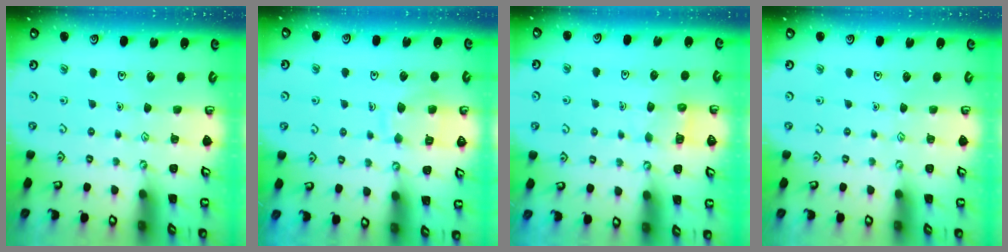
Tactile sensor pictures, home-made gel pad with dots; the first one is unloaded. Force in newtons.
{"total": 9.0, "press": 9.0, "slide": 0.9}
{"total": 5.5, "press": 5.5, "slide": 0.6}
{"total": 0.0}